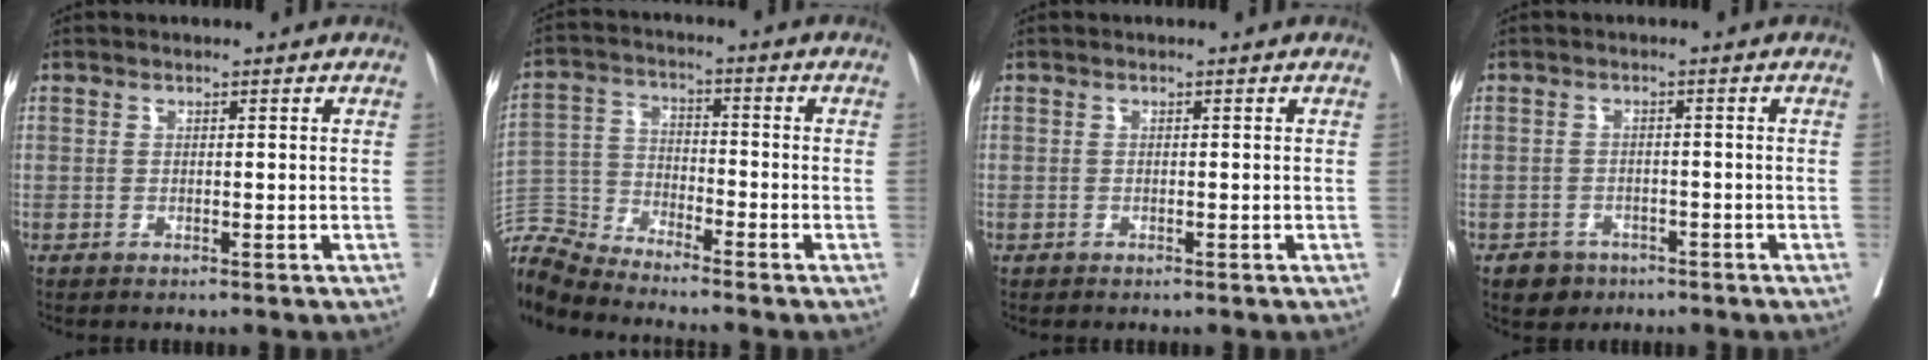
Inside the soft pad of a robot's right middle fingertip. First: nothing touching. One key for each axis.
{"total": 9.3, "fx": -9.2, "fy": -0.8, "fz": 1.0, "tx": -0.030, "ty": 0.006, "tz": -0.183}
{"total": 0.0}
{"total": 3.1, "fx": -2.0, "fy": 2.4, "fz": 0.4, "tx": -0.013, "ty": 0.007, "tz": -0.028}